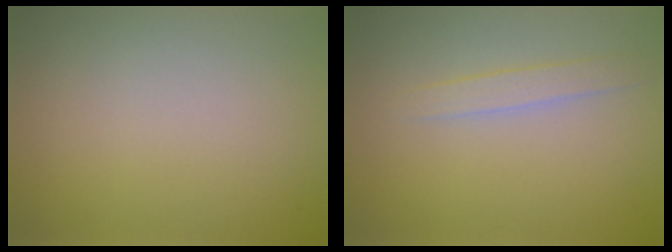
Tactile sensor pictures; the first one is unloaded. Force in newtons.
{"total": 1.5, "press": 1.5, "slide": 0.0}